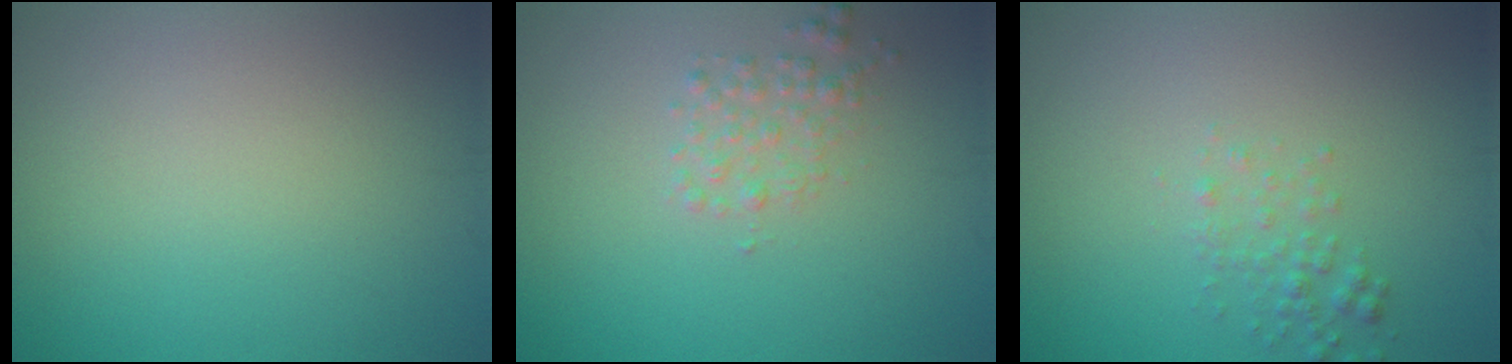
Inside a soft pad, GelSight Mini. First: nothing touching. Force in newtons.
{"total": 1.7, "press": 1.7, "slide": 0.1}
{"total": 1.6, "press": 1.5, "slide": 0.2}